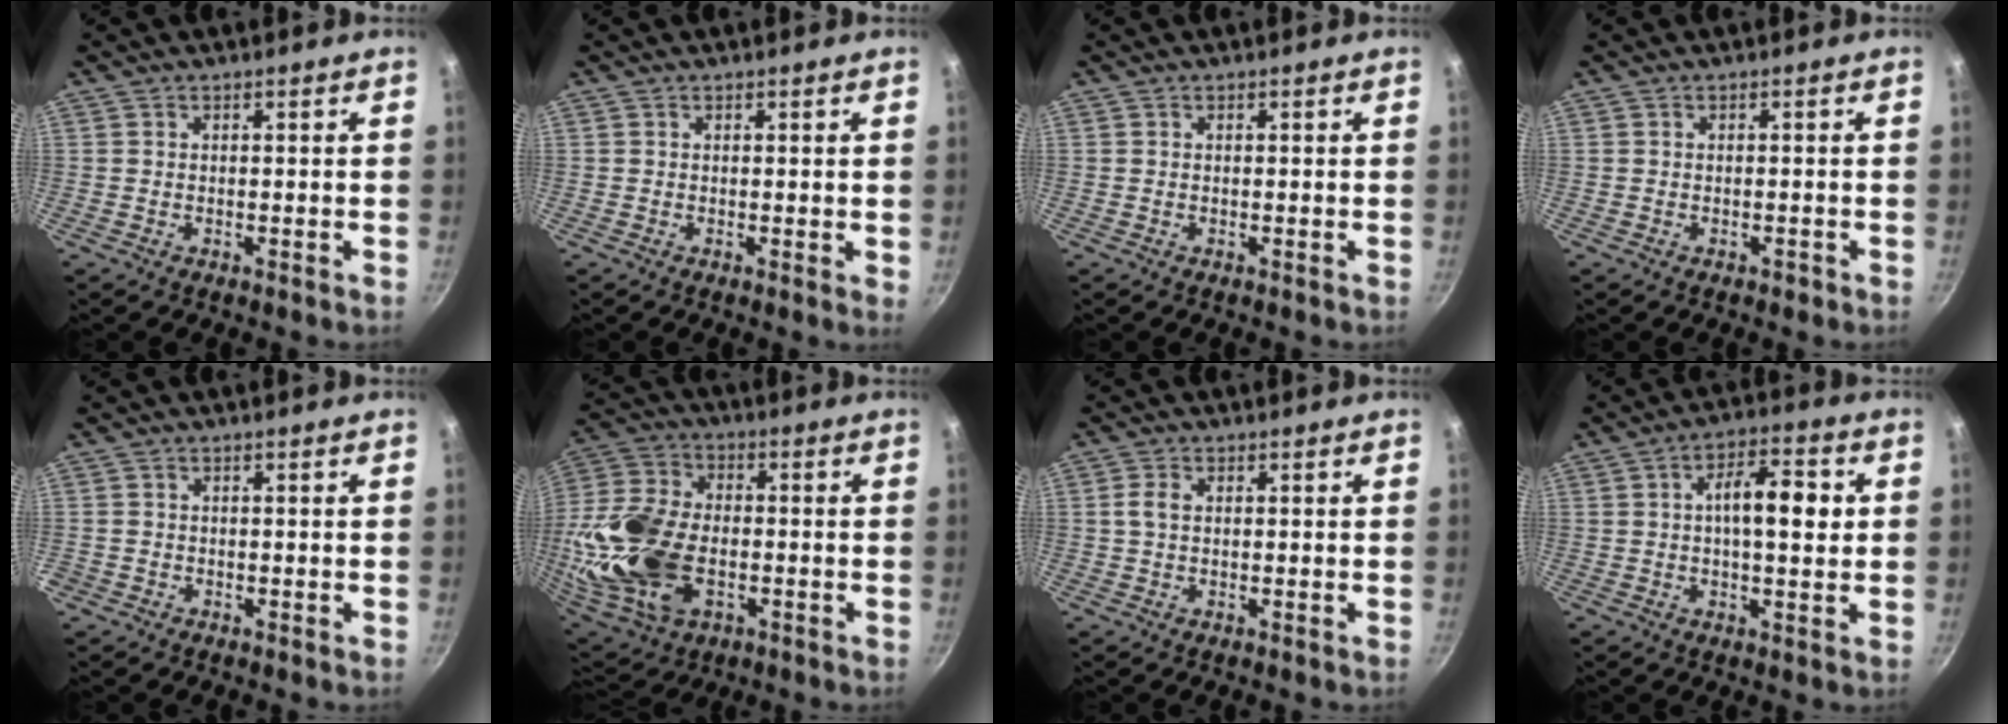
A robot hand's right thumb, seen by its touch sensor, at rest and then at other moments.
{"total": 0.9, "force": [0.2, 0.1, 0.8], "torque": [-0.009, -0.003, 0.001]}
{"total": 0.0}
{"total": 0.7, "force": [-0.5, 0.4, 0.4], "torque": [-0.003, 0.007, -0.002]}
{"total": 1.2, "force": [-0.6, 1.0, 0.2], "torque": [-0.005, 0.003, -0.010]}
{"total": 22.9, "force": [-3.6, 14.6, 17.3], "torque": [-0.368, 0.012, -0.062]}
{"total": 2.4, "force": [0.2, 1.6, 1.8], "torque": [-0.037, 0.009, 0.003]}
{"total": 10.0, "force": [1.1, 4.3, 8.9], "torque": [-0.116, 0.016, 0.007]}